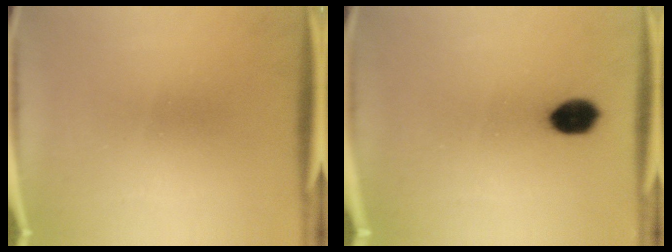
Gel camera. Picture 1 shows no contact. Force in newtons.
{"total": 6.1}